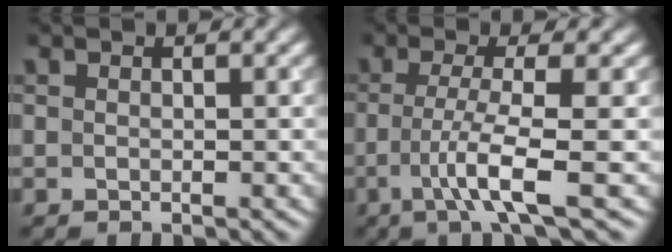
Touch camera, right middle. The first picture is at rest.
{"total": 4.8, "force": [-1.4, 0.7, 4.5], "torque": [-0.080, -0.007, -0.032]}